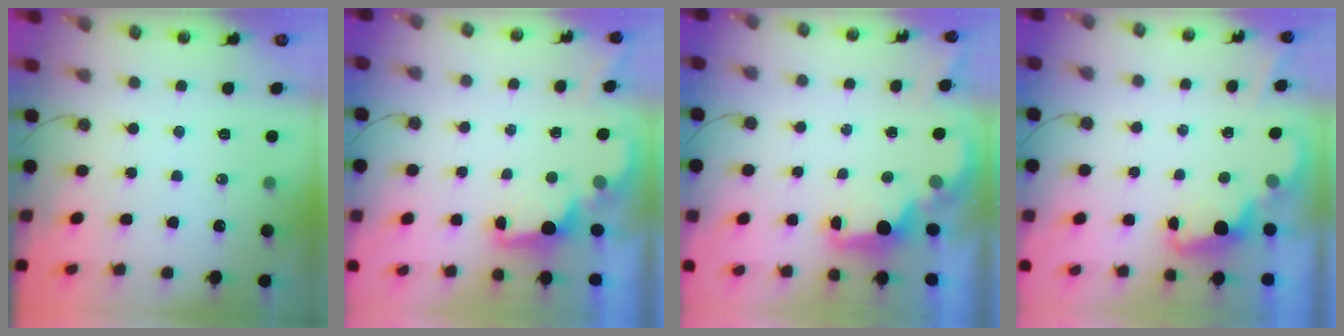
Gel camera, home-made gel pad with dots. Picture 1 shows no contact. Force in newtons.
{"total": 2.0, "press": 1.8, "slide": 0.8}
{"total": 2.2, "press": 2.1, "slide": 0.8}
{"total": 2.4, "press": 2.4, "slide": 0.5}